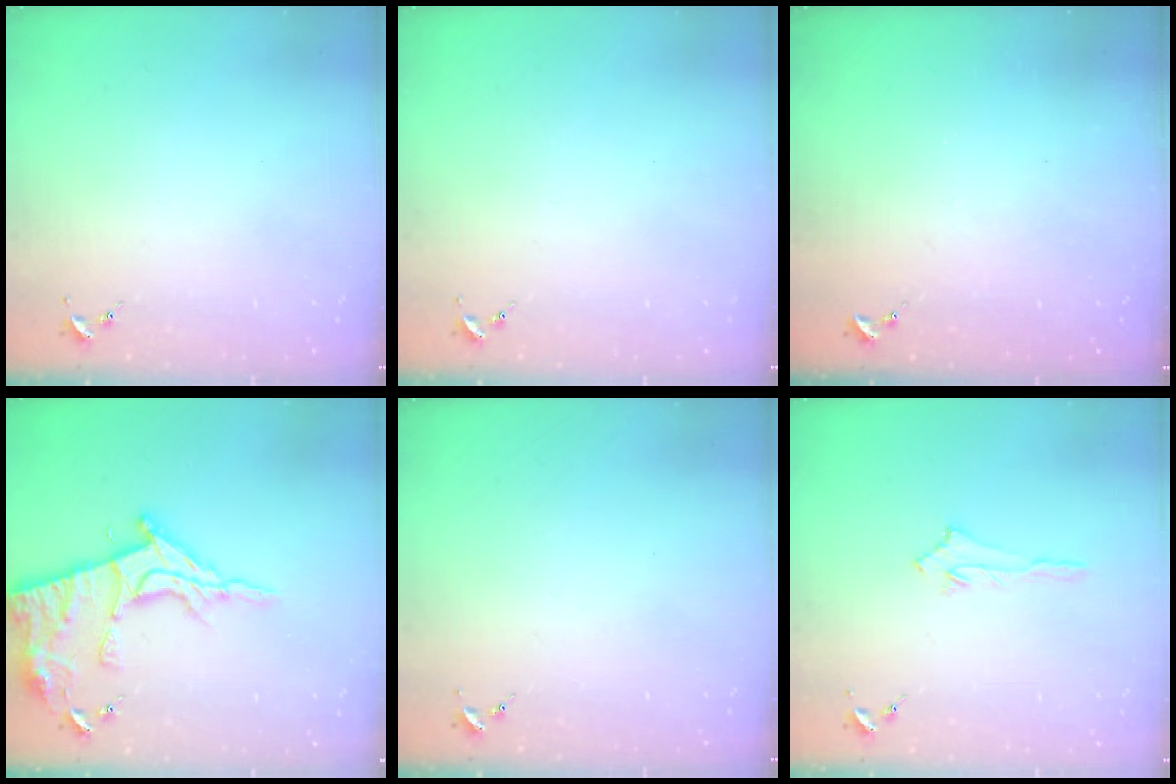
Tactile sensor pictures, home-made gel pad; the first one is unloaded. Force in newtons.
{"total": 0.0}
{"total": 0.0}
{"total": 16.7, "press": 16.7, "slide": 1.6}
{"total": 0.0}
{"total": 4.3, "press": 4.2, "slide": 0.5}